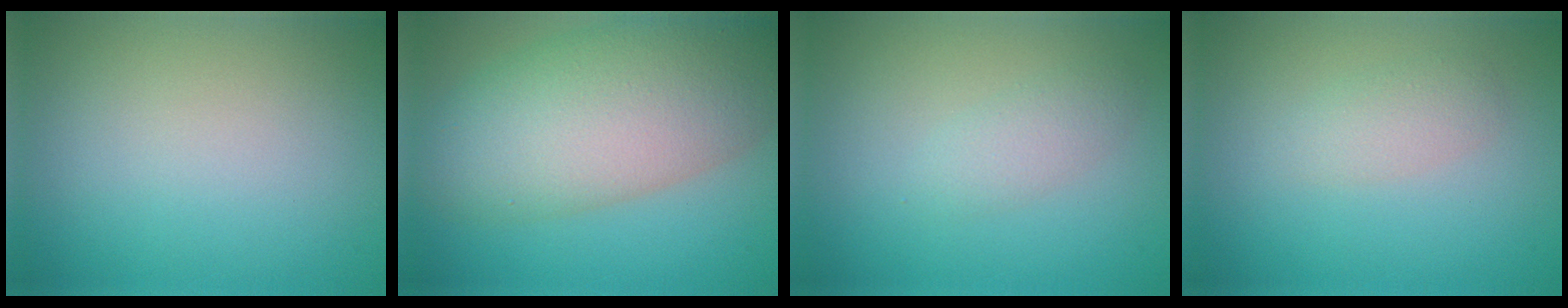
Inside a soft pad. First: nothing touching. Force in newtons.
{"total": 10.3, "press": 10.3, "slide": 0.3}
{"total": 1.7, "press": 1.7, "slide": 0.0}
{"total": 1.8, "press": 1.8, "slide": 0.0}